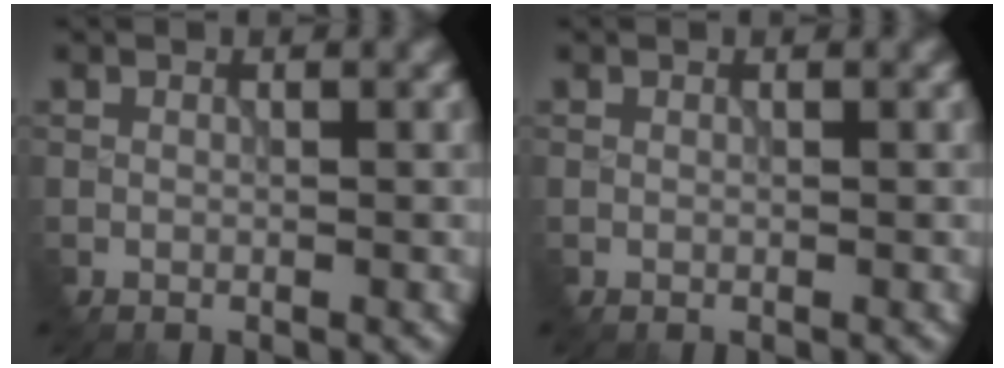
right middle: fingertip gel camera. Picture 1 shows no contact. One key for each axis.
{"total": 0.0}